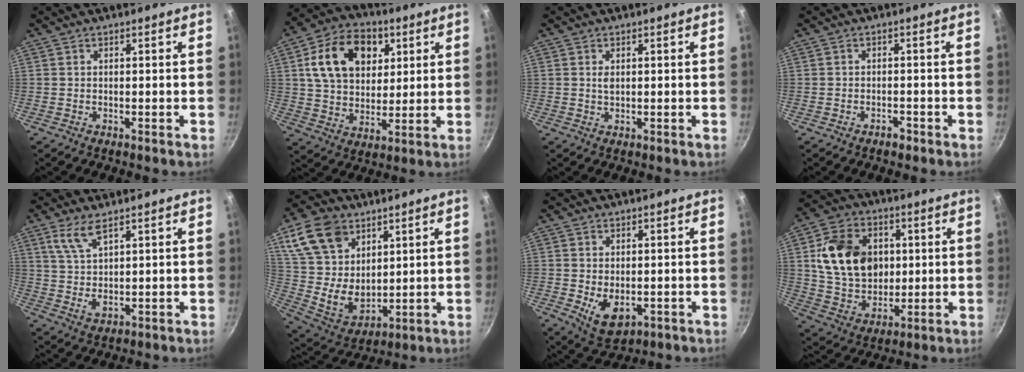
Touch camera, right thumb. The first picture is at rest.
{"total": 17.3, "force": [5.6, 12.3, 10.8], "torque": [-0.153, -0.001, 0.087]}
{"total": 1.5, "force": [0.4, 0.9, 1.1], "torque": [-0.019, 0.000, 0.007]}
{"total": 1.9, "force": [-1.2, 1.2, 0.9], "torque": [-0.010, 0.013, -0.013]}
{"total": 6.3, "force": [3.8, 2.3, 4.6], "torque": [-0.086, -0.024, 0.081]}
{"total": 18.1, "force": [8.5, 12.5, 9.8], "torque": [-0.156, -0.036, 0.178]}
{"total": 6.7, "force": [-0.8, 4.3, 5.0], "torque": [-0.075, -0.016, 0.000]}
{"total": 17.1, "force": [3.0, 13.1, 10.5], "torque": [-0.161, -0.001, 0.058]}